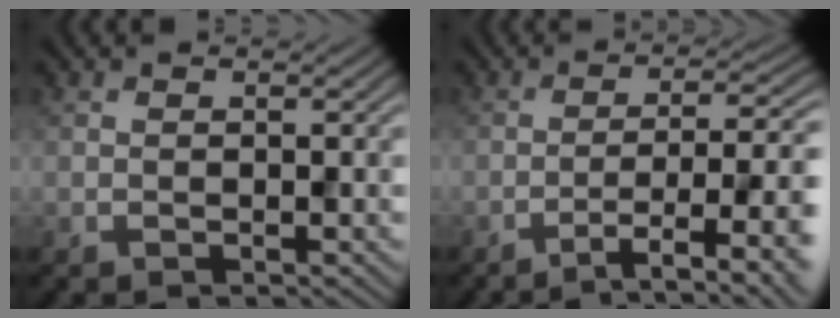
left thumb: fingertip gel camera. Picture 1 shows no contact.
{"total": 9.0, "force": [-4.2, 1.9, 7.7], "torque": [-0.118, 0.000, -0.059]}